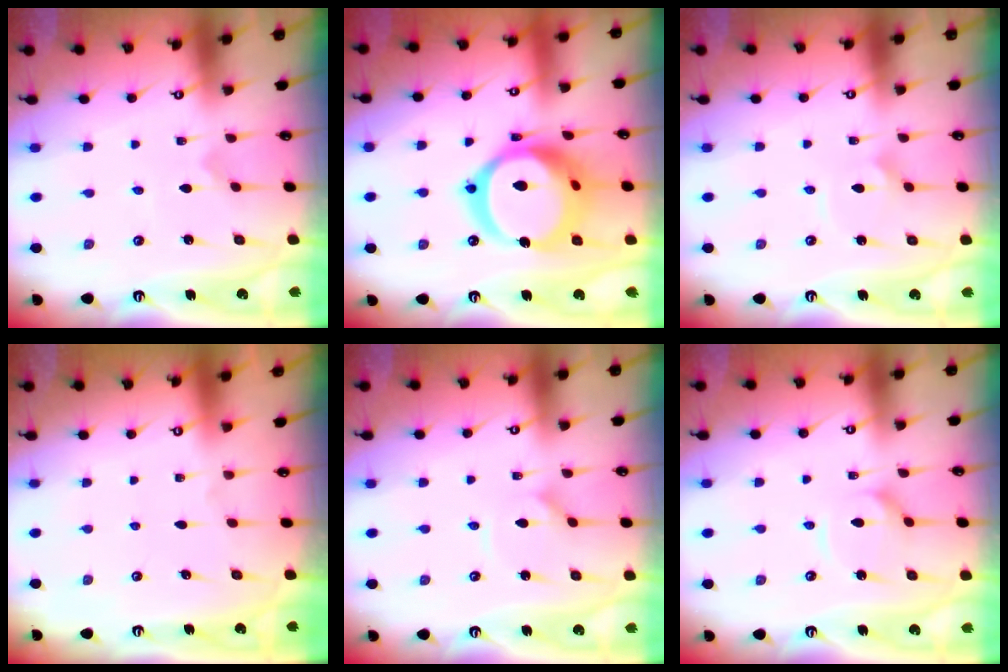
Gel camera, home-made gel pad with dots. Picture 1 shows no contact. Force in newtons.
{"total": 23.1, "press": 22.9, "slide": 2.6}
{"total": 2.2, "press": 2.2, "slide": 0.1}
{"total": 0.0}
{"total": 1.3, "press": 1.2, "slide": 0.3}
{"total": 4.0, "press": 4.0, "slide": 0.4}